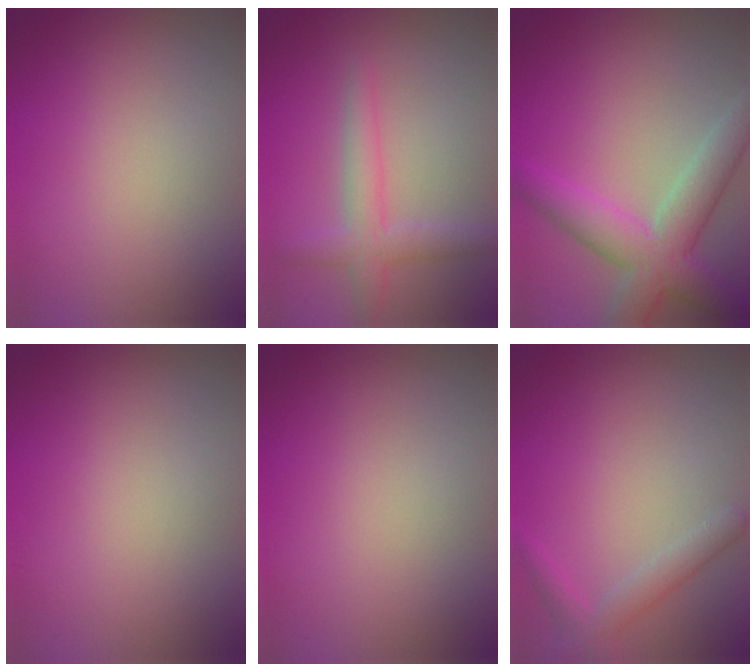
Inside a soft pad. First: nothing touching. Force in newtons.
{"total": 3.1, "press": 3.1, "slide": 0.1}
{"total": 6.6, "press": 6.6, "slide": 0.6}
{"total": 0.0}
{"total": 0.0}
{"total": 2.3, "press": 2.3, "slide": 0.1}